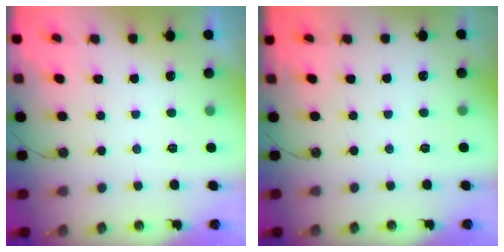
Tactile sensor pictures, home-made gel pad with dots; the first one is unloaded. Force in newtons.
{"total": 2.2, "press": 2.1, "slide": 0.3}